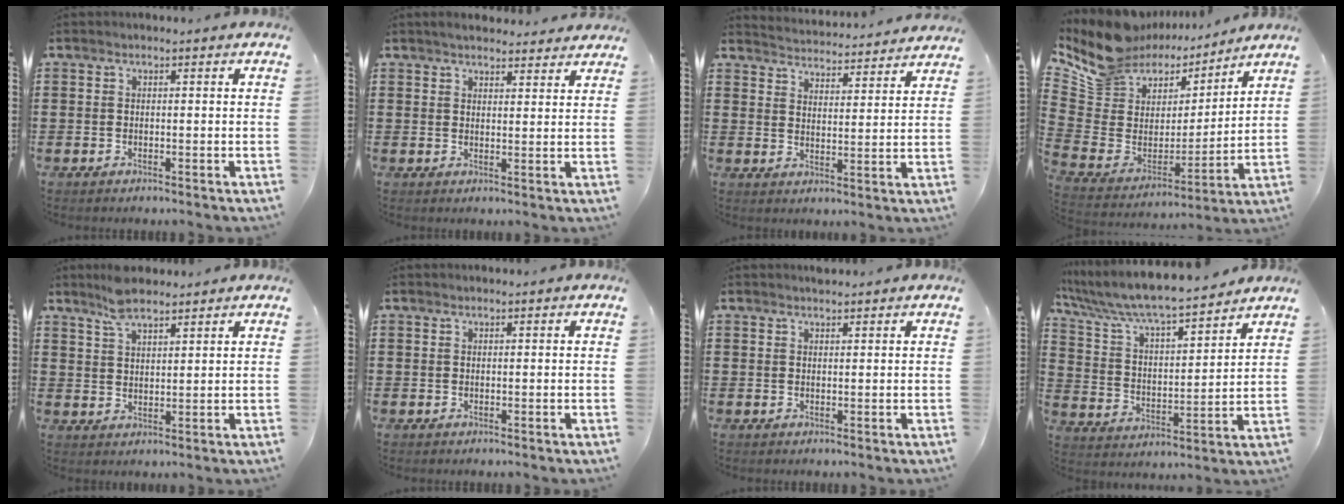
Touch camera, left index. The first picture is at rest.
{"total": 2.8, "force": [2.8, 0.4, 0.3], "torque": [-0.013, -0.004, 0.052]}
{"total": 4.1, "force": [4.0, -0.4, -0.5], "torque": [-0.010, -0.032, 0.067]}
{"total": 10.2, "force": [8.1, 6.0, 1.8], "torque": [-0.091, -0.055, 0.150]}
{"total": 4.9, "force": [4.1, 1.4, 2.2], "torque": [-0.054, -0.003, 0.077]}
{"total": 0.0}
{"total": 0.9, "force": [0.9, 0.2, 0.1], "torque": [-0.004, 0.000, 0.018]}
{"total": 7.0, "force": [6.5, 0.5, 2.6], "torque": [-0.080, -0.045, 0.106]}